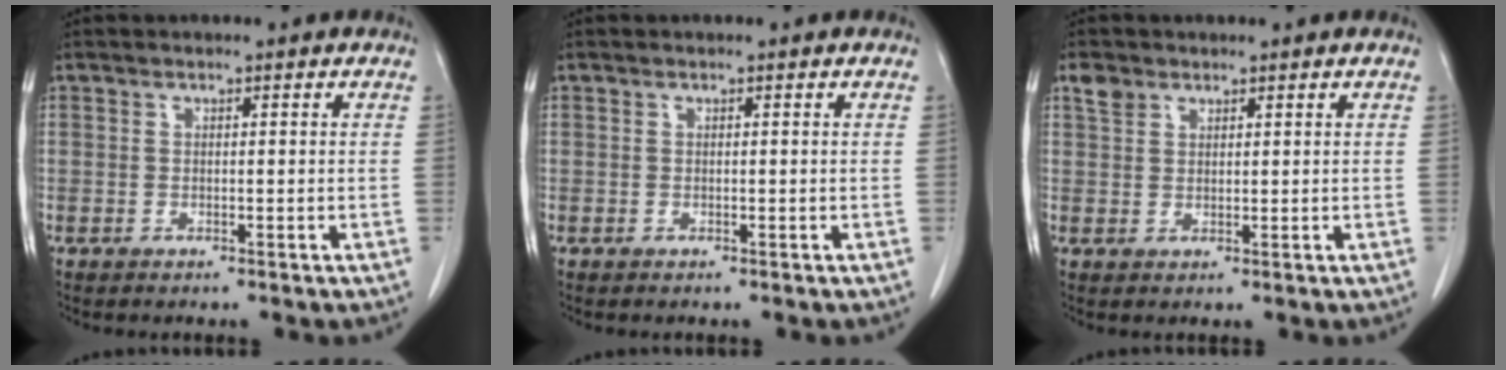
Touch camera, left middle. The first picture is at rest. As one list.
[{"total": 0.0}, {"total": 2.4, "force": [1.7, 1.5, 0.7], "torque": [-0.017, 0.010, 0.034]}]